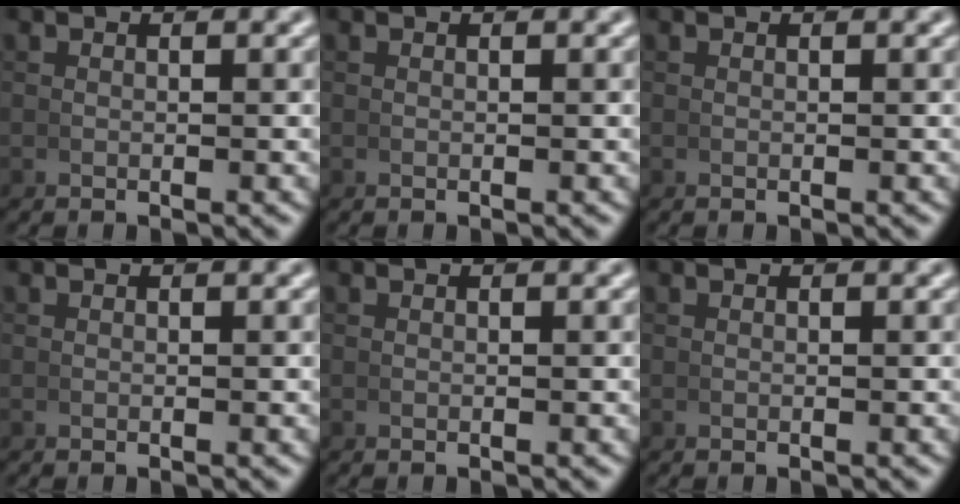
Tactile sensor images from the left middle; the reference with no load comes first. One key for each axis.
{"total": 0.0}
{"total": 0.0}
{"total": 0.0}
{"total": 0.0}
{"total": 0.0}